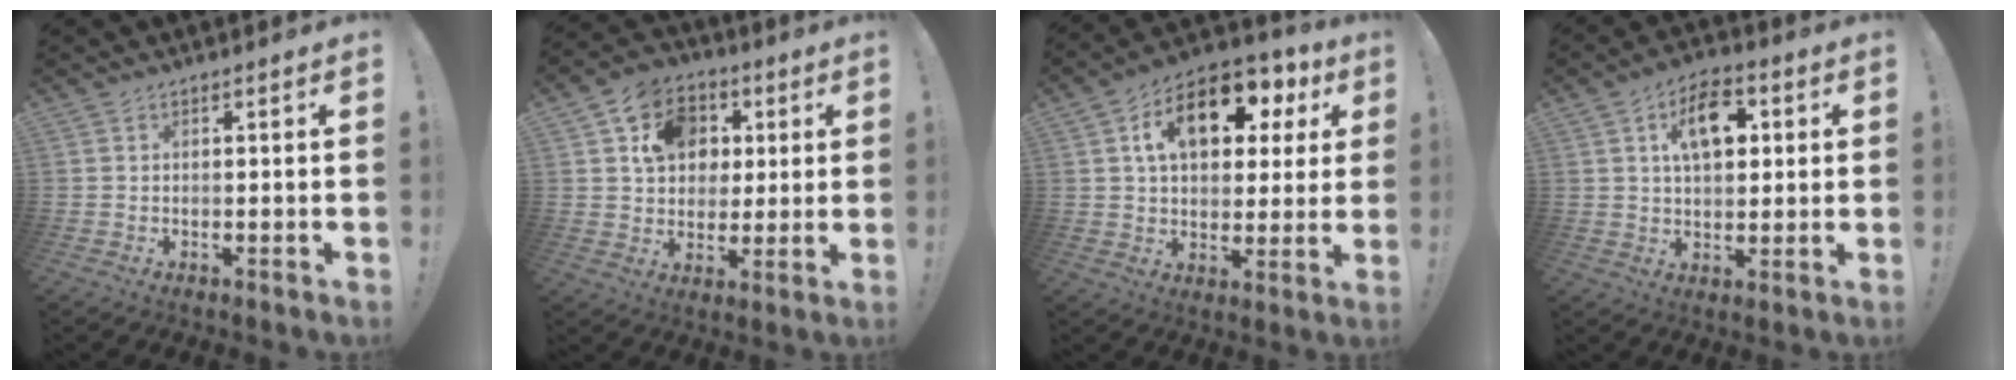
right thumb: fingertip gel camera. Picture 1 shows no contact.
{"total": 14.5, "force": [4.7, 12.1, 6.5], "torque": [-0.089, -0.011, 0.096]}
{"total": 16.7, "force": [6.4, 9.9, 11.8], "torque": [-0.188, -0.012, 0.110]}
{"total": 11.9, "force": [3.9, 7.4, 8.5], "torque": [-0.115, 0.001, 0.065]}